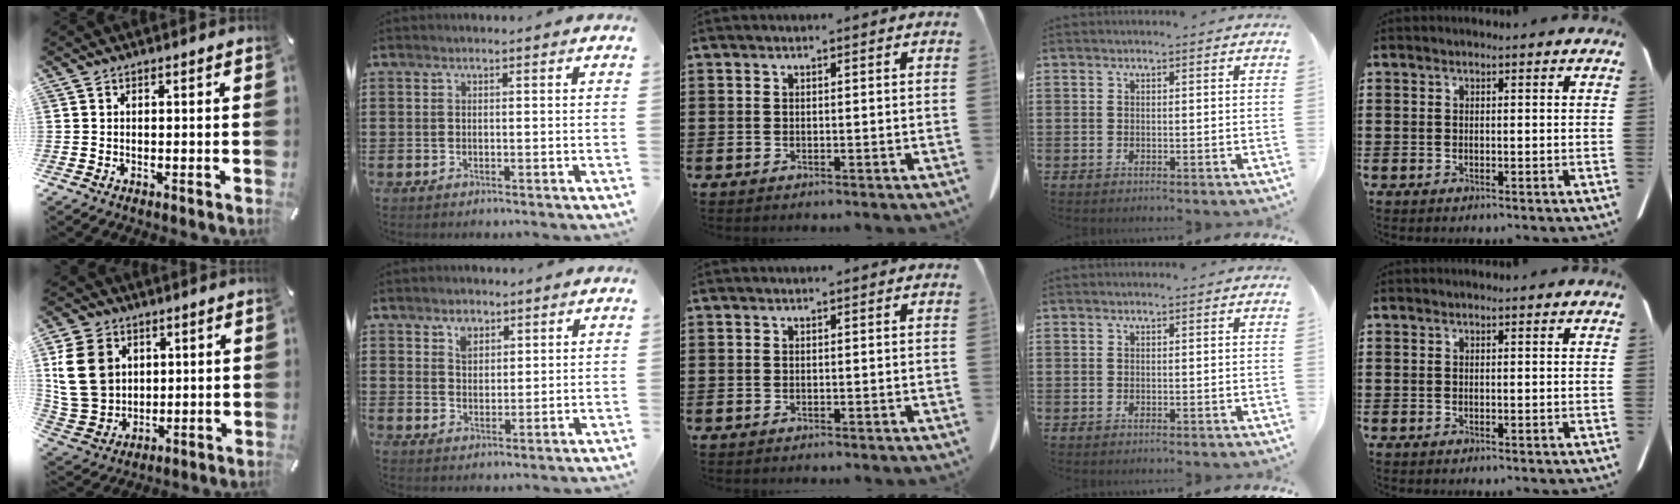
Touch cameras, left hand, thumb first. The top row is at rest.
{"thumb": {"total": 14.4, "force": [4.1, 12.1, 6.7], "torque": [-0.168, -0.003, 0.080]}, "index": {"total": 3.3, "force": [2.3, 2.2, 1.0], "torque": [-0.009, -0.002, 0.039]}}